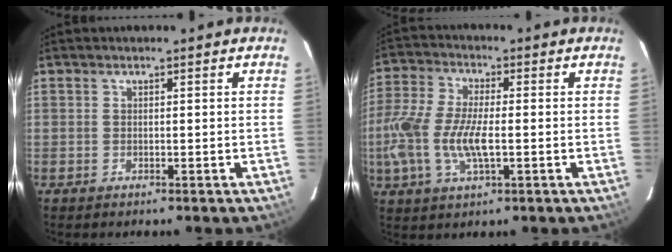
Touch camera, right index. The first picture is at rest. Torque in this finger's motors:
{"motor_torque": [1.08, -0.67, 0.76, 0.21]}